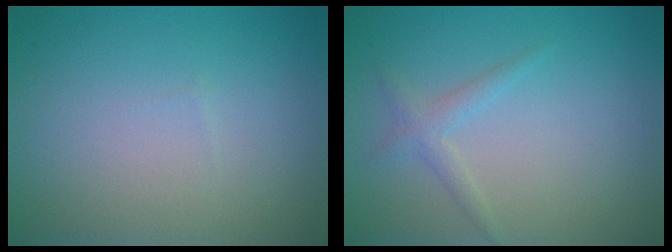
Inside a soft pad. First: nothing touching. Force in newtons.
{"total": 1.5, "press": 1.5, "slide": 0.0}